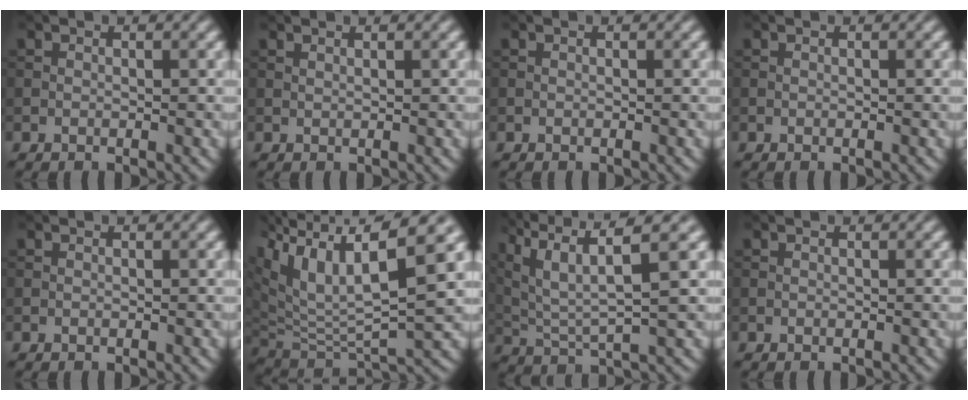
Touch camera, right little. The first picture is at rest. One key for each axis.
{"total": 0.9, "fx": 0.7, "fy": 0.2, "fz": 0.5, "tx": -0.005, "ty": -0.002, "tz": 0.003}
{"total": 0.0}
{"total": 0.0}
{"total": 0.0}
{"total": 11.3, "fx": 4.2, "fy": 4.4, "fz": 9.6, "tx": -0.192, "ty": 0.009, "tz": 0.079}
{"total": 8.9, "fx": 4.4, "fy": 2.5, "fz": 7.3, "tx": -0.160, "ty": 0.015, "tz": 0.085}
{"total": 0.0}